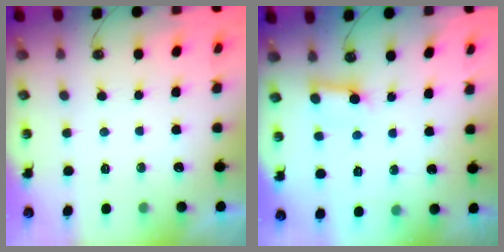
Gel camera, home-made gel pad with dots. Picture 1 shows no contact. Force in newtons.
{"total": 6.0, "press": 5.9, "slide": 0.6}